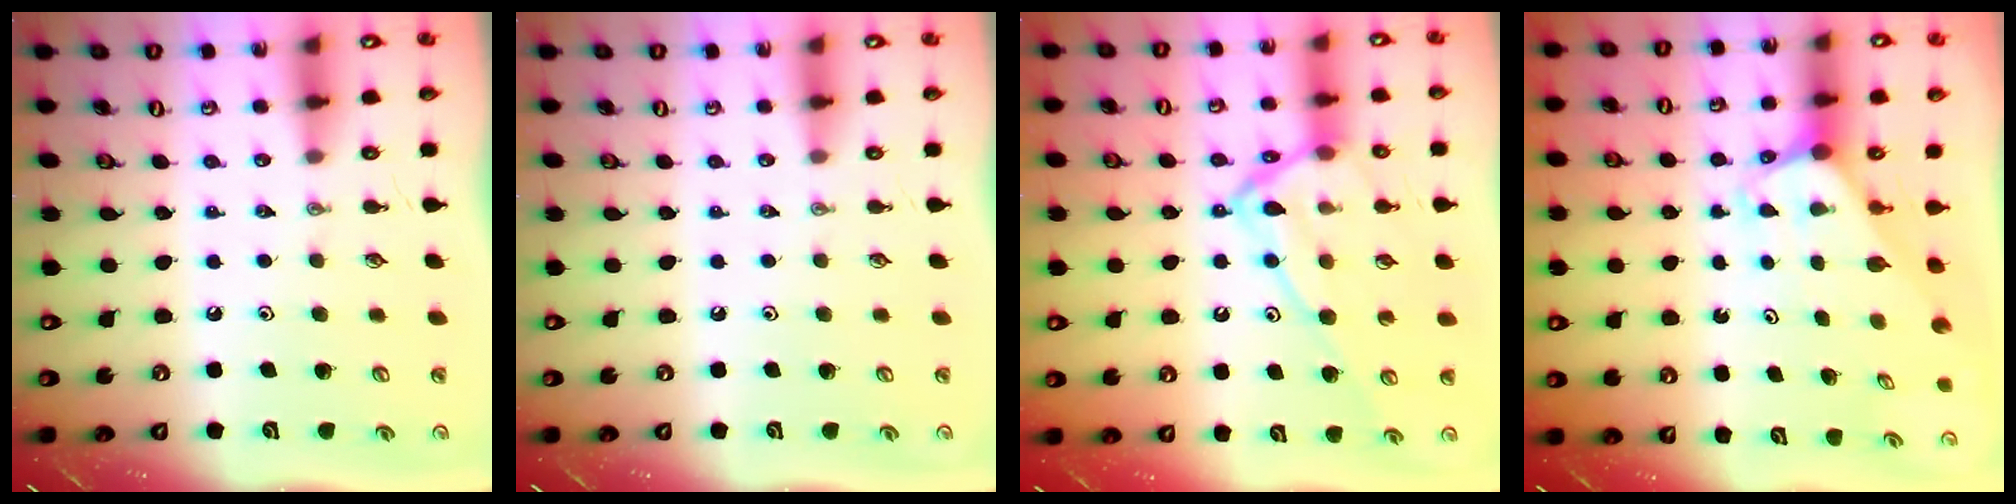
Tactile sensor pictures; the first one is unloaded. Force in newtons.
{"total": 0.0}
{"total": 17.2, "press": 17.2, "slide": 1.4}
{"total": 2.0, "press": 2.0, "slide": 0.1}